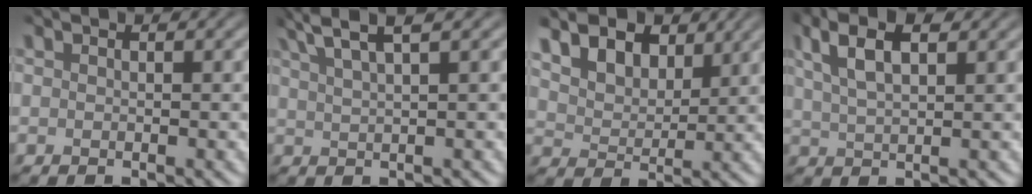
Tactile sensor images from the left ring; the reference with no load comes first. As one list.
[{"total": 3.4, "force": [2.6, 0.1, 2.2], "torque": [-0.040, 0.014, 0.050]}, {"total": 7.8, "force": [4.7, 4.8, 3.9], "torque": [-0.091, 0.022, 0.072]}, {"total": 4.7, "force": [2.4, 1.7, 3.7], "torque": [-0.076, 0.011, 0.045]}]